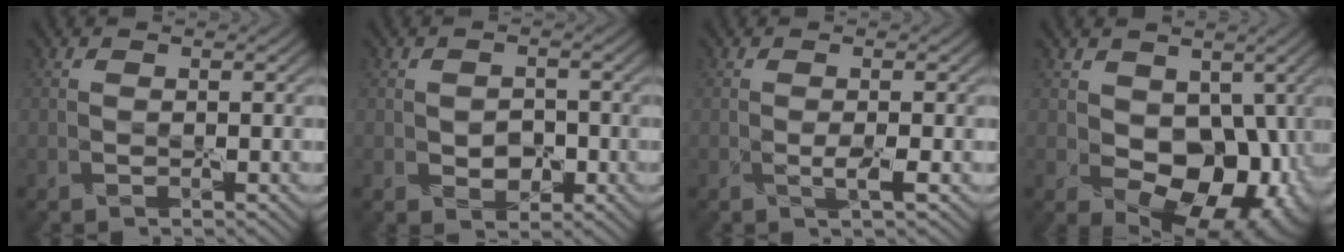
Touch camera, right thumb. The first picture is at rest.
{"total": 1.1, "force": [-0.3, 1.0, 0.2], "torque": [0.002, 0.002, -0.008]}
{"total": 1.0, "force": [0.1, -1.0, 0.1], "torque": [0.002, 0.003, 0.002]}
{"total": 10.9, "force": [-0.7, 7.9, 7.5], "torque": [-0.069, -0.024, 0.004]}